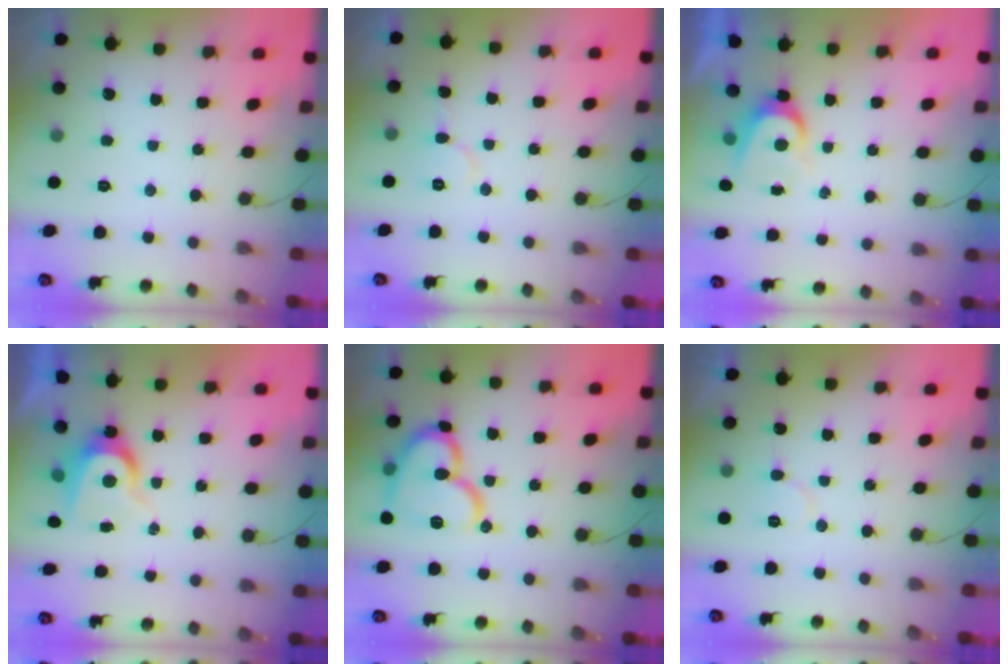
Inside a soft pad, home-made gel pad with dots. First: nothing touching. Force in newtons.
{"total": 5.7, "press": 5.6, "slide": 0.6}
{"total": 5.5, "press": 5.5, "slide": 0.6}
{"total": 7.3, "press": 7.3, "slide": 0.6}
{"total": 16.7, "press": 16.6, "slide": 1.9}
{"total": 6.5, "press": 6.5, "slide": 0.7}